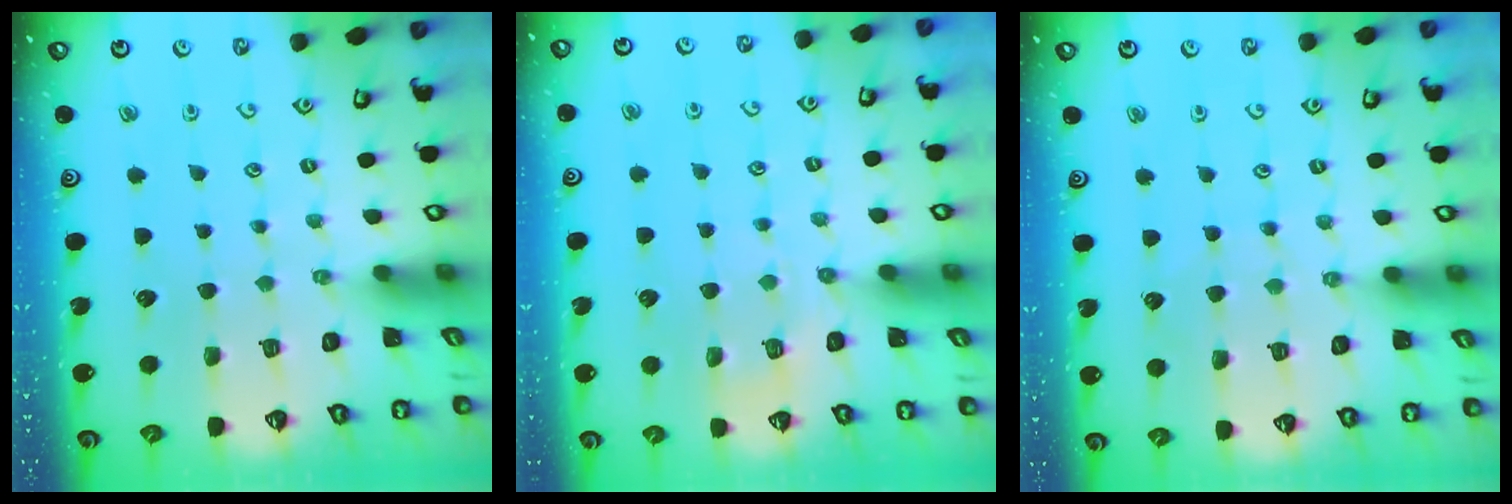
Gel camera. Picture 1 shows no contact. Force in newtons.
{"total": 5.7, "press": 5.5, "slide": 1.4}
{"total": 4.1, "press": 4.1, "slide": 0.4}